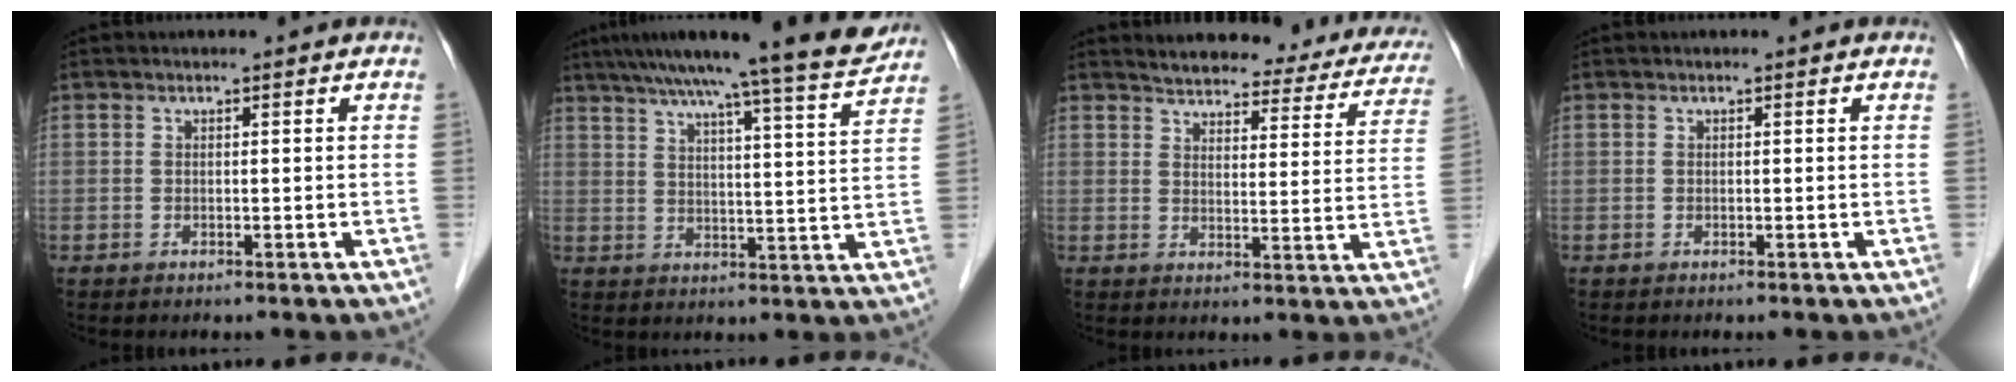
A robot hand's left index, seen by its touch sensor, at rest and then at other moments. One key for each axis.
{"total": 17.5, "fx": 15.0, "fy": -0.7, "fz": 9.0, "tx": -0.138, "ty": -0.009, "tz": 0.200}
{"total": 20.9, "fx": 18.7, "fy": 5.6, "fz": 7.3, "tx": -0.085, "ty": -0.019, "tz": 0.210}
{"total": 0.0}